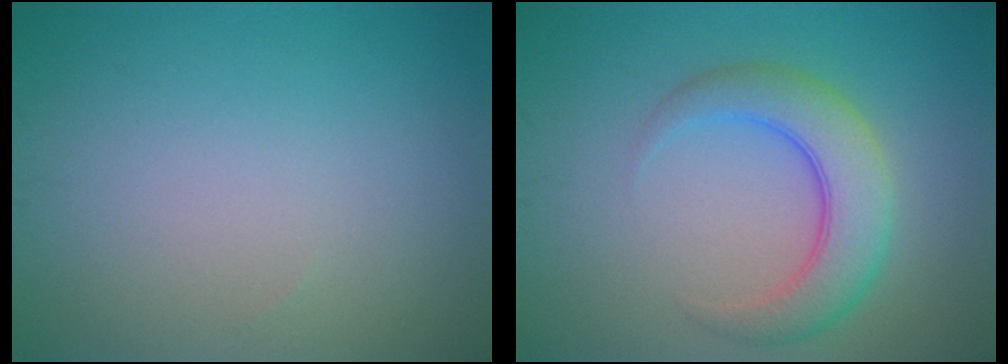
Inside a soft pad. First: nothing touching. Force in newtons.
{"total": 5.0, "press": 5.0, "slide": 0.2}